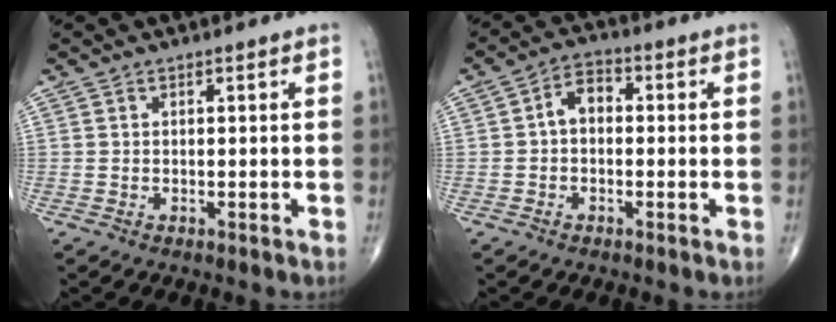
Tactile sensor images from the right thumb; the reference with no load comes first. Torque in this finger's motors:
{"motor_torque": [-0.11, 0.18, 0.06, -0.03, 0.00]}